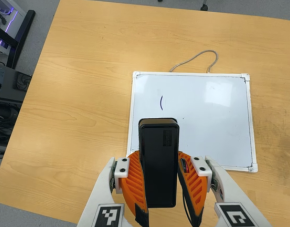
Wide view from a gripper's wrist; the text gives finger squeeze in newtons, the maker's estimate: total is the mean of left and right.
{"total": 7.2, "left": 6.4, "right": 8.1}